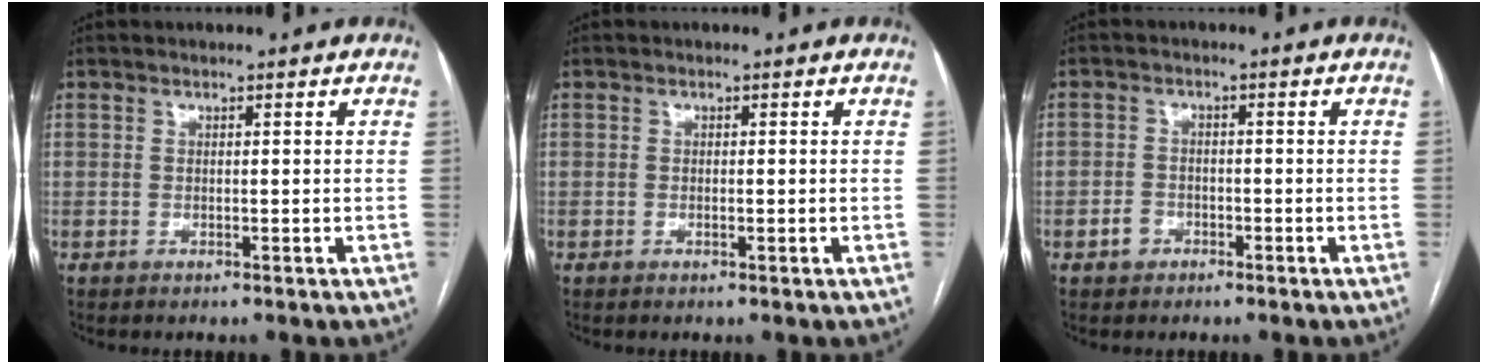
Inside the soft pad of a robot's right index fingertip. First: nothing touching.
{"total": 0.6, "force": [-0.2, 0.0, 0.6], "torque": [-0.014, -0.001, -0.003]}
{"total": 2.7, "force": [-1.3, 2.3, 0.6], "torque": [-0.008, 0.008, -0.021]}